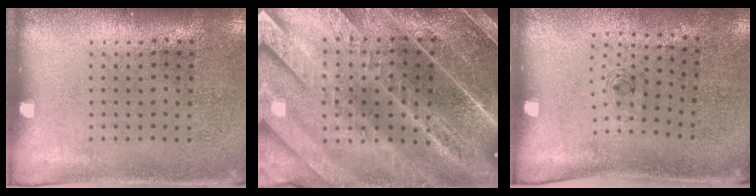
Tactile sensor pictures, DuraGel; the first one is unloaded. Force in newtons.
{"total": 5.2, "press": 4.4, "slide": 2.7}
{"total": 0.6, "press": 0.2, "slide": 0.5}